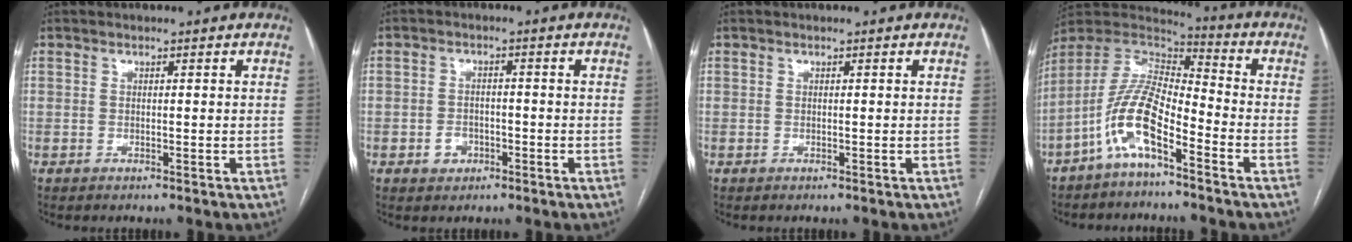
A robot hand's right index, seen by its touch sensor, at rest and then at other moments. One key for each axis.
{"total": 3.0, "fx": -1.2, "fy": 2.5, "fz": 1.1, "tx": -0.012, "ty": 0.006, "tz": -0.014}
{"total": 0.0}
{"total": 11.4, "fx": -5.9, "fy": 3.2, "fz": 9.2, "tx": -0.197, "ty": 0.015, "tz": -0.117}